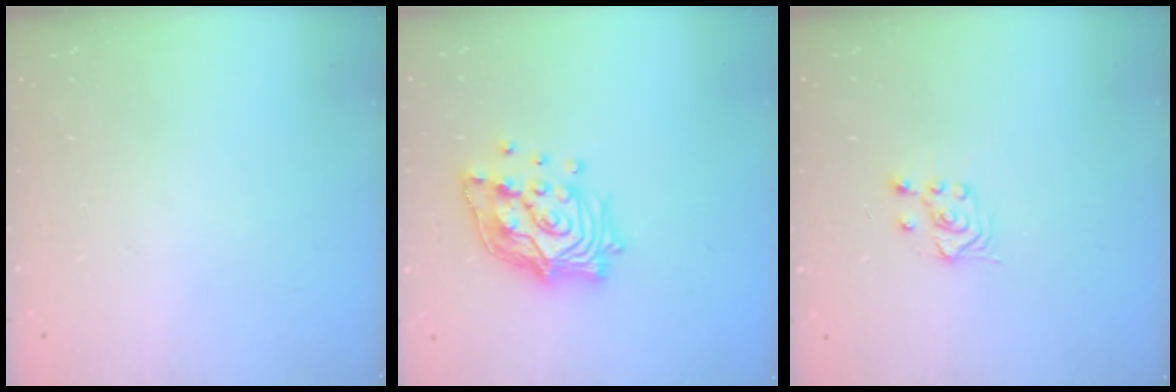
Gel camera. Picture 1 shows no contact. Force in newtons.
{"total": 15.5, "press": 15.4, "slide": 0.9}
{"total": 3.3, "press": 2.9, "slide": 1.5}